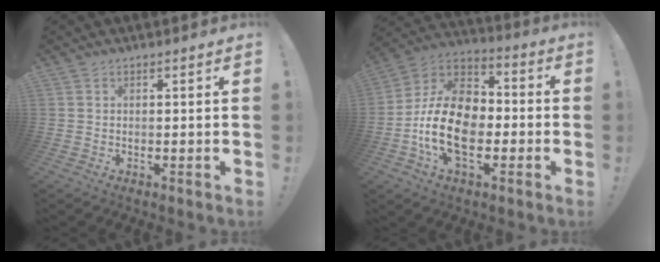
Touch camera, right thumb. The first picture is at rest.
{"total": 20.5, "force": [-4.4, 13.5, 14.8], "torque": [-0.272, 0.031, -0.065]}